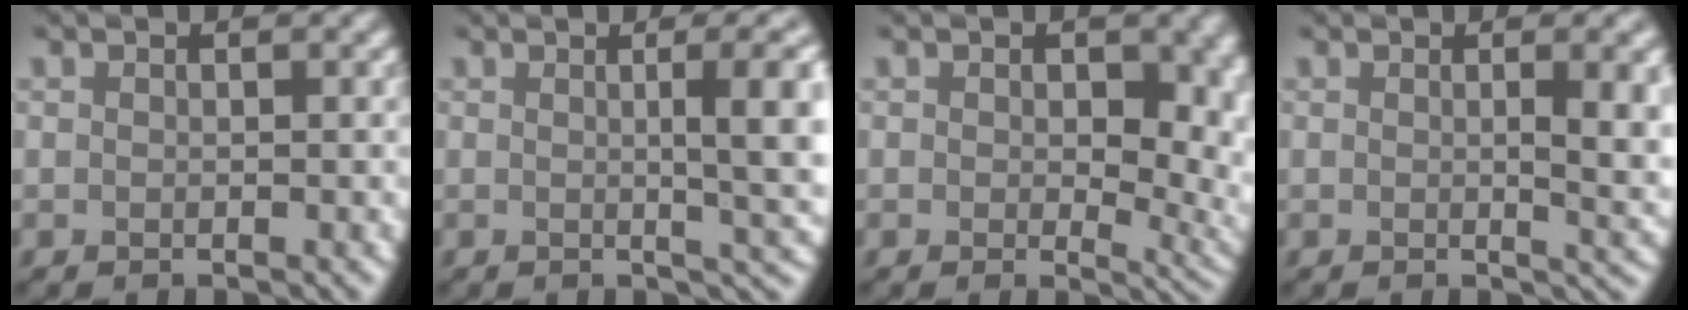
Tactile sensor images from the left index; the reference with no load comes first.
{"total": 7.2, "force": [0.6, 2.1, 6.9], "torque": [-0.066, 0.005, 0.010]}
{"total": 7.9, "force": [0.9, 4.9, 6.2], "torque": [-0.063, -0.015, 0.020]}
{"total": 5.5, "force": [0.5, 1.6, 5.2], "torque": [-0.056, -0.003, 0.008]}